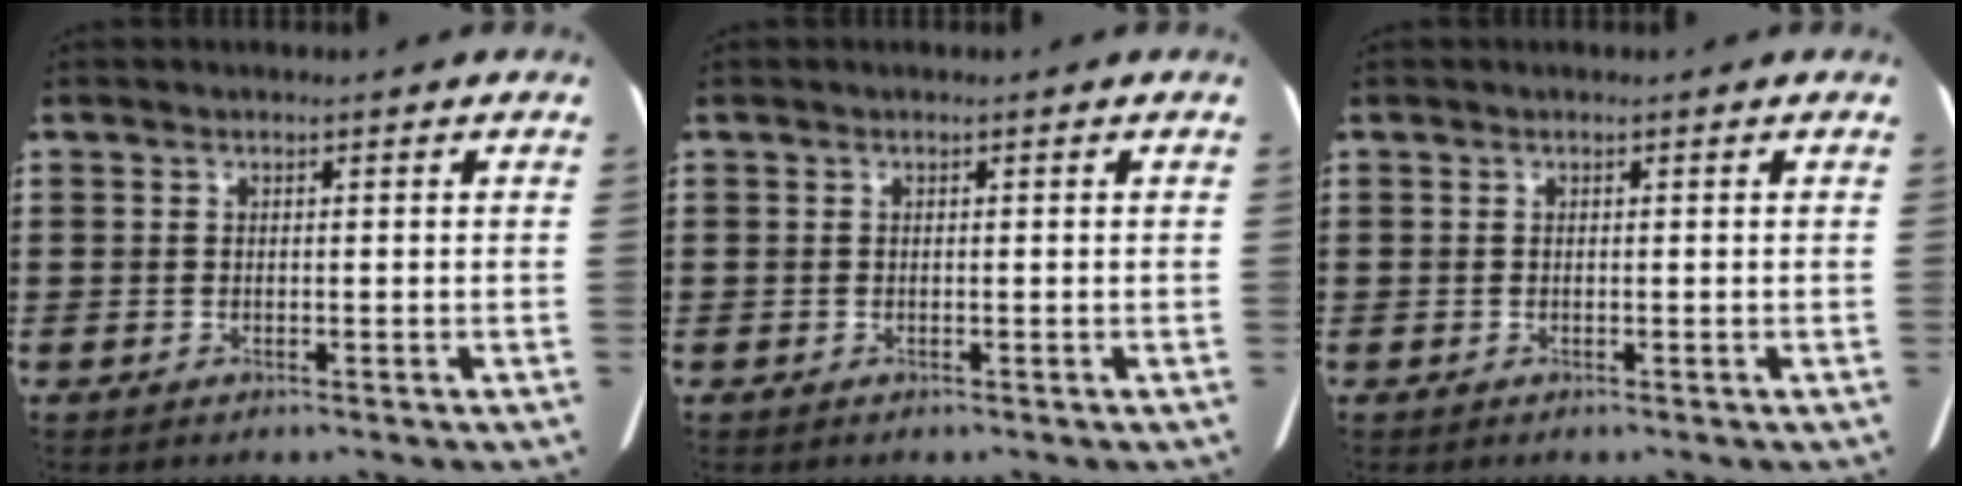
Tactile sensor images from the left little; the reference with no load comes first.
{"total": 0.0}
{"total": 0.0}